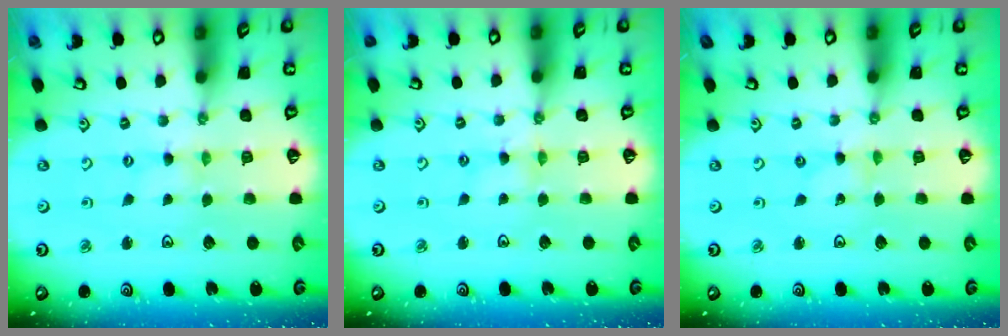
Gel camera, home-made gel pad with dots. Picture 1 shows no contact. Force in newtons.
{"total": 1.0, "press": 0.9, "slide": 0.2}
{"total": 0.0}